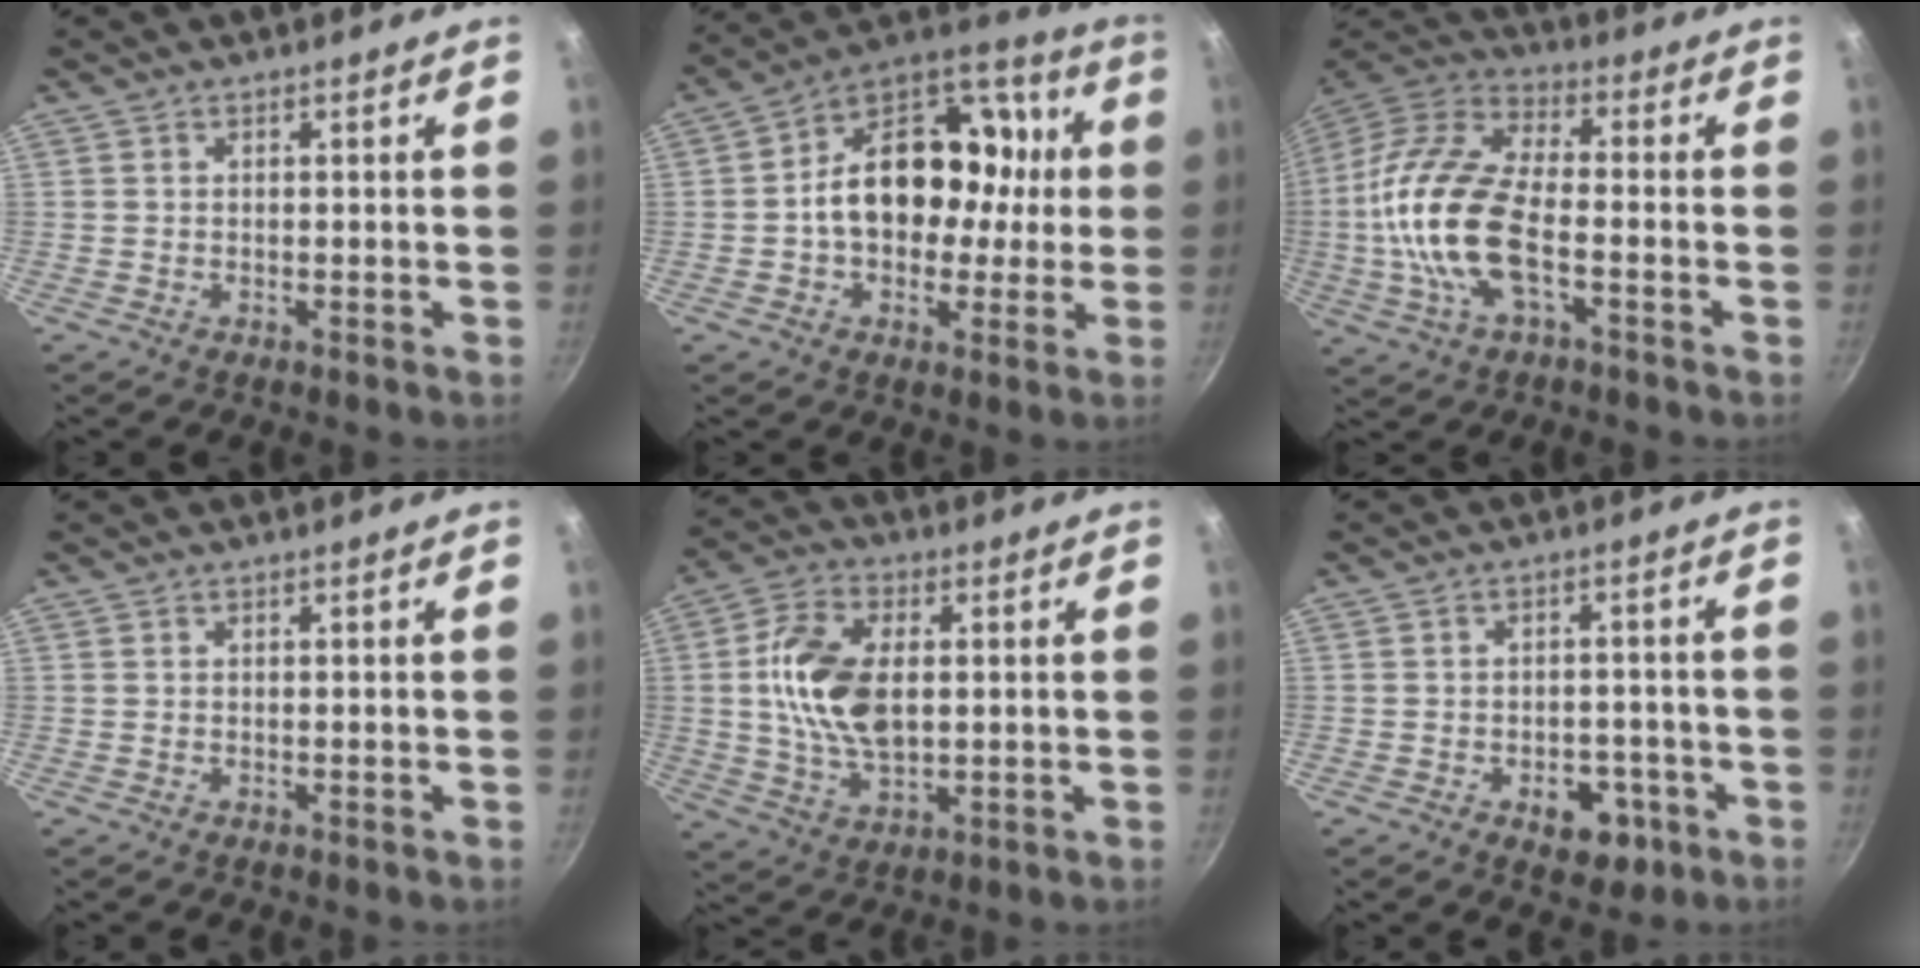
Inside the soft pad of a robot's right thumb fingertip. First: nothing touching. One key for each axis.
{"total": 20.0, "fx": 0.5, "fy": 13.6, "fz": 14.7, "tx": -0.178, "ty": 0.046, "tz": 0.003}
{"total": 19.2, "fx": -3.5, "fy": 9.0, "fz": 16.6, "tx": -0.357, "ty": 0.025, "tz": -0.067}
{"total": 0.0}
{"total": 14.4, "fx": 1.2, "fy": 8.3, "fz": 11.7, "tx": -0.221, "ty": 0.004, "tz": 0.025}
{"total": 6.8, "fx": -3.1, "fy": 4.4, "fz": 4.2, "tx": -0.030, "ty": 0.022, "tz": -0.038}